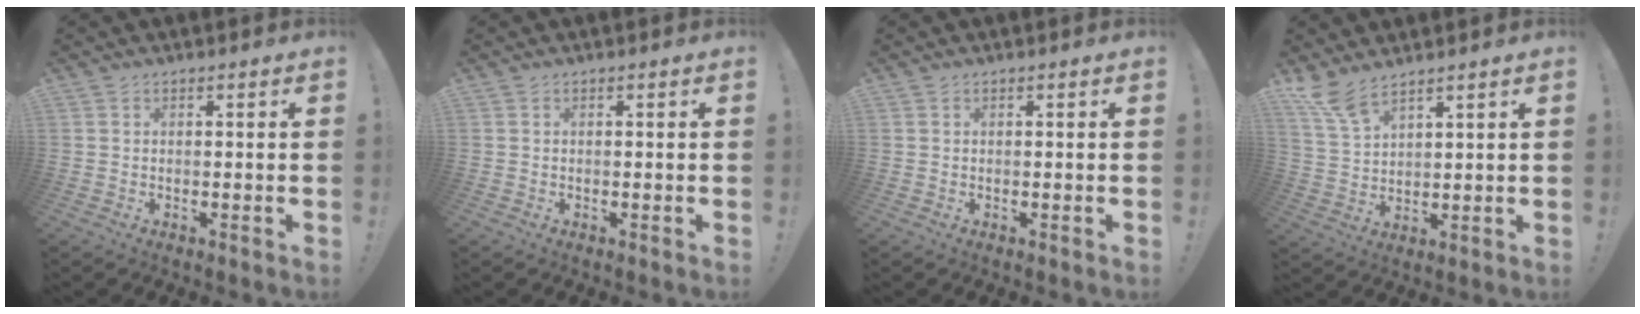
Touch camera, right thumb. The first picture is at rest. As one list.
[{"total": 0.0}, {"total": 0.0}, {"total": 7.7, "force": [6.1, 1.8, 4.2], "torque": [-0.086, -0.034, 0.116]}]